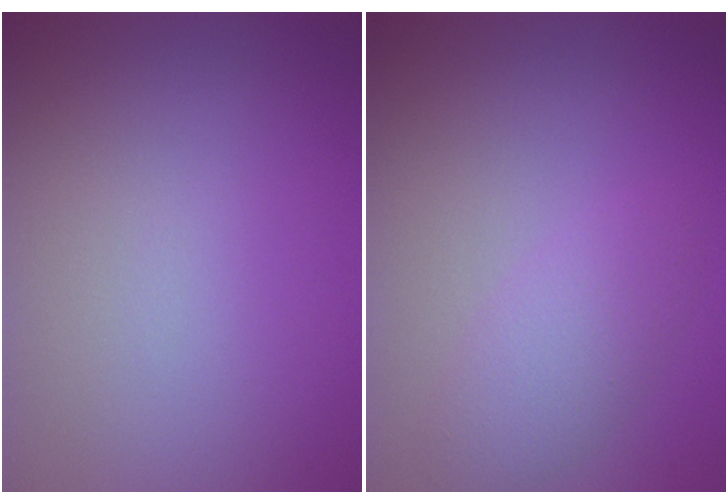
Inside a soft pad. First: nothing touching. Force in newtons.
{"total": 2.5, "press": 2.5, "slide": 0.1}